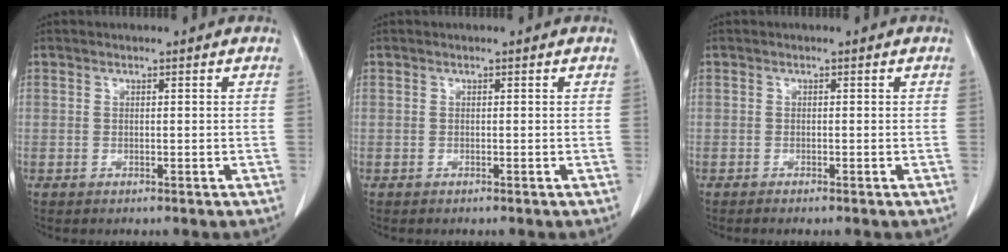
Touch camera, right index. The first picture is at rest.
{"total": 0.0}
{"total": 1.0, "force": [-0.8, 0.0, 0.5], "torque": [-0.011, -0.001, -0.012]}